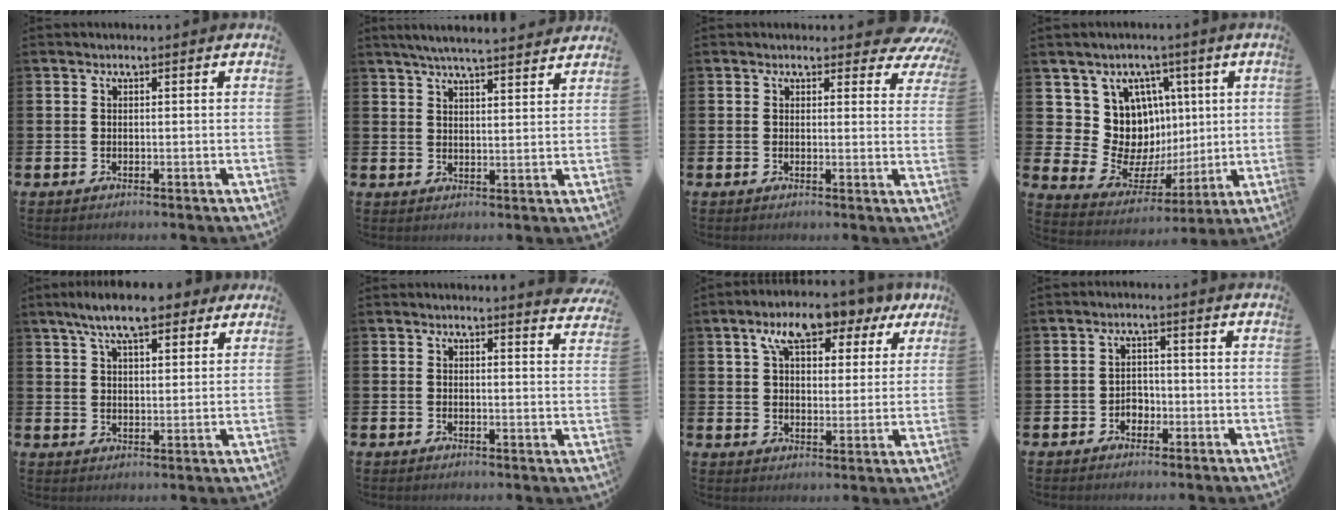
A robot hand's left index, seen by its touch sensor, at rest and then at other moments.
{"total": 5.2, "force": [5.0, -0.1, 1.3], "torque": [-0.031, -0.025, 0.088]}
{"total": 2.8, "force": [2.2, 1.4, 0.9], "torque": [0.000, -0.015, 0.033]}
{"total": 9.7, "force": [3.0, 8.9, 2.3], "torque": [-0.099, -0.045, 0.061]}
{"total": 8.5, "force": [7.0, 2.6, 4.2], "torque": [-0.090, -0.013, 0.125]}
{"total": 2.4, "force": [2.4, -0.2, 0.0], "torque": [0.021, -0.025, 0.038]}
{"total": 8.9, "force": [7.0, 3.7, 4.1], "torque": [-0.078, -0.022, 0.121]}
{"total": 2.4, "force": [-1.3, 1.8, 0.8], "torque": [-0.019, 0.005, -0.029]}